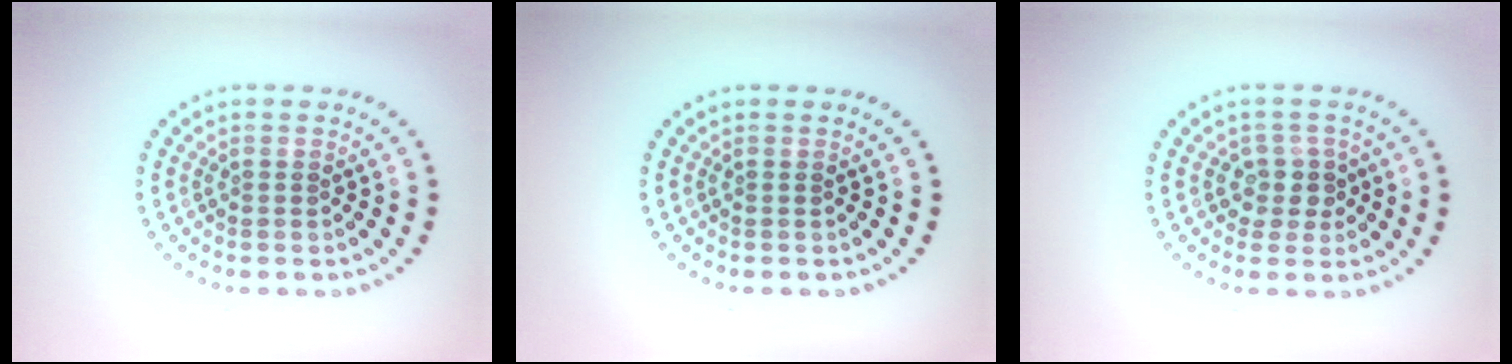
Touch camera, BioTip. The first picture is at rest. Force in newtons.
{"total": 0.0}
{"total": 2.3, "press": 2.0, "slide": 1.1}